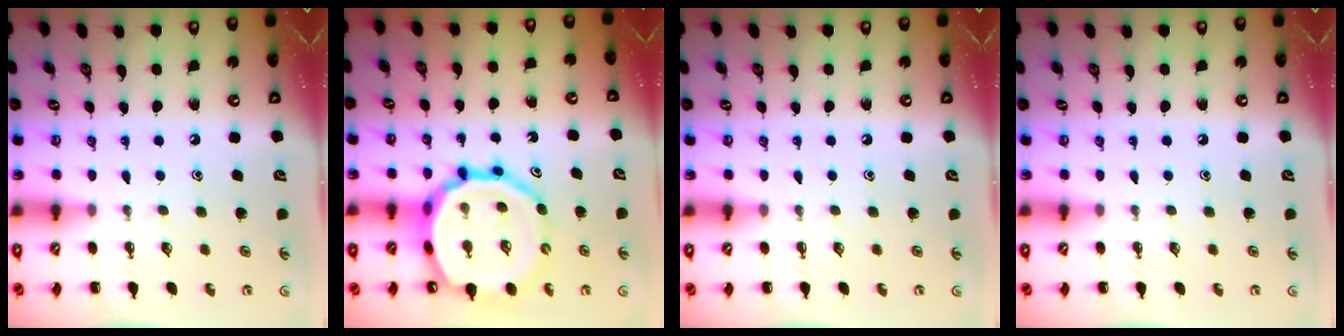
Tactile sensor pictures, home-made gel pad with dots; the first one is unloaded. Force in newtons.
{"total": 21.2, "press": 20.8, "slide": 4.1}
{"total": 0.0}
{"total": 0.0}